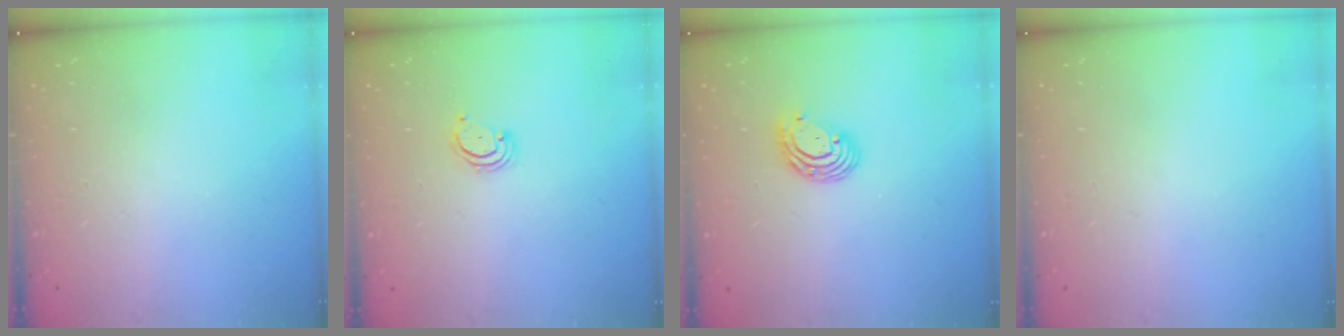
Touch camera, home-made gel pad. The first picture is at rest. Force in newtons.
{"total": 2.3, "press": 2.2, "slide": 0.2}
{"total": 7.2, "press": 7.1, "slide": 1.6}
{"total": 0.0}